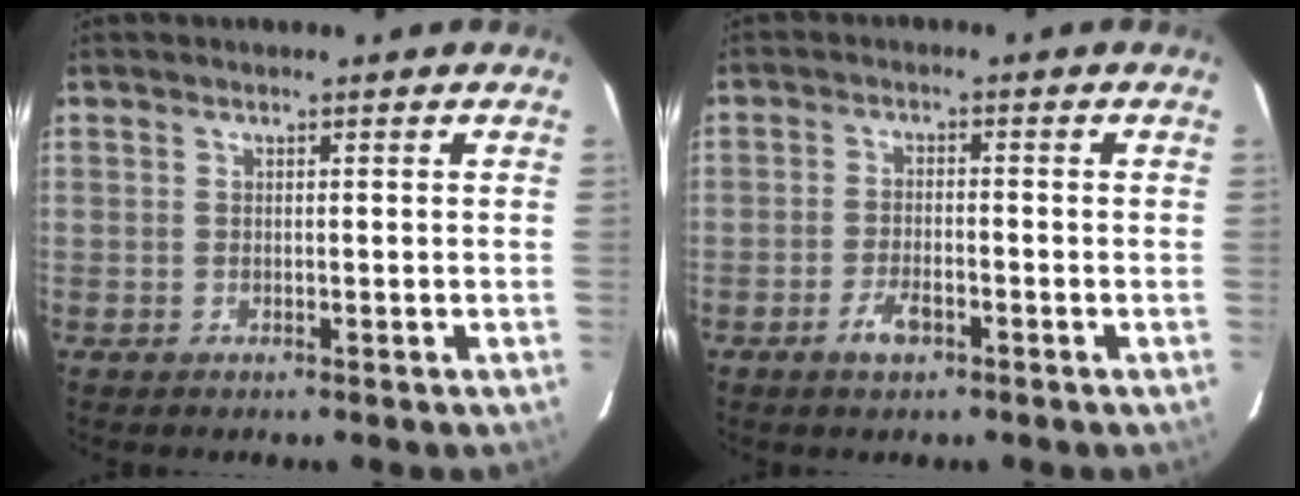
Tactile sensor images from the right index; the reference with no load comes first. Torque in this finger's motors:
{"motor_torque": [0.17, -0.17, -0.03, 0.02]}